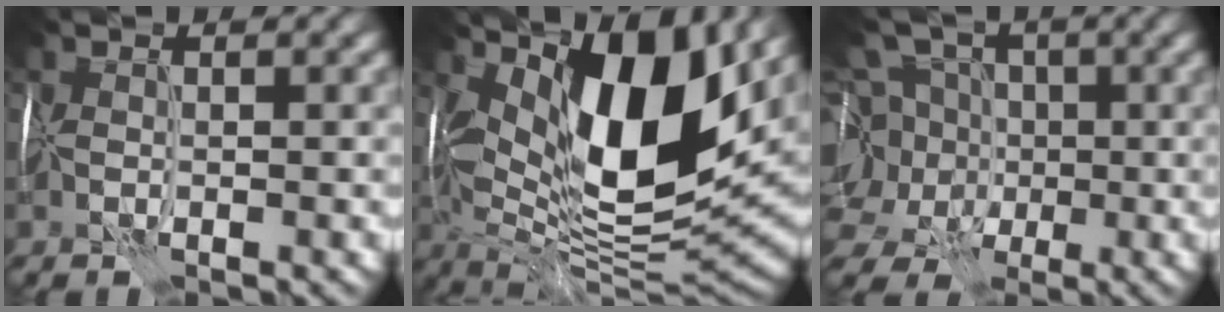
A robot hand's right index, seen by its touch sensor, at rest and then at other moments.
{"total": 14.5, "force": [5.0, 6.1, 12.2], "torque": [-0.198, -0.006, 0.082]}
{"total": 11.9, "force": [1.2, 10.3, 5.9], "torque": [-0.127, 0.034, -0.020]}